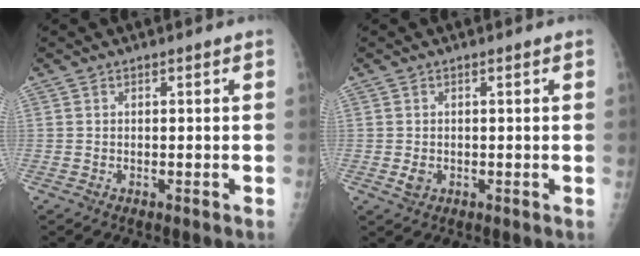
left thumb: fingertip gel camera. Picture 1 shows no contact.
{"total": 1.6, "force": [-0.3, 0.8, 1.3], "torque": [-0.027, 0.001, 0.000]}